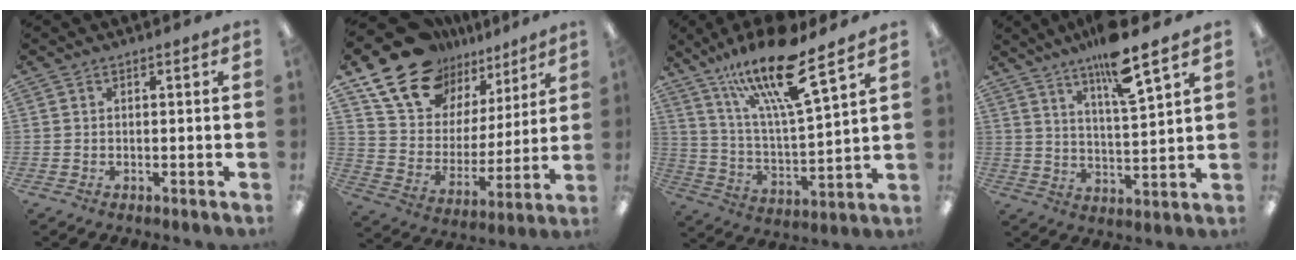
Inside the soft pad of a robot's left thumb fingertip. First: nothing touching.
{"total": 18.4, "force": [13.7, 10.6, 6.1], "torque": [-0.136, -0.086, 0.253]}
{"total": 19.0, "force": [13.7, 3.6, 12.6], "torque": [-0.232, -0.074, 0.225]}
{"total": 11.4, "force": [8.5, 1.4, 7.5], "torque": [-0.127, -0.046, 0.140]}